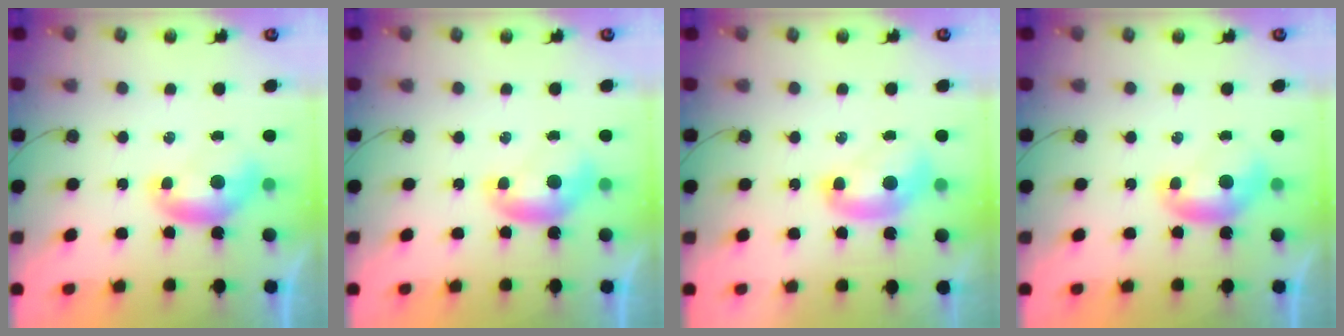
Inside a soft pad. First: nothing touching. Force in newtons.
{"total": 0.0}
{"total": 2.1, "press": 2.1, "slide": 0.2}
{"total": 0.0}